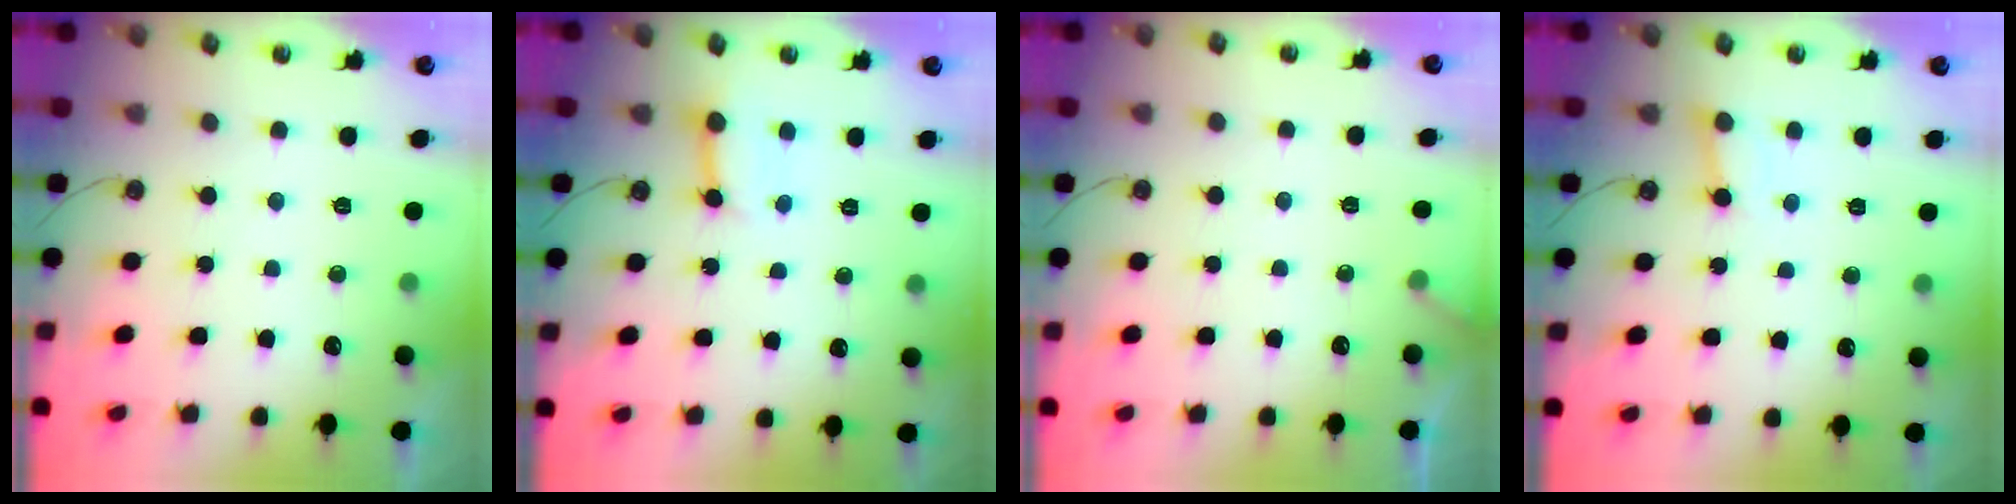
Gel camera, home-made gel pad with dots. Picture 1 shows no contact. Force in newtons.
{"total": 5.4, "press": 5.4, "slide": 0.6}
{"total": 3.9, "press": 3.9, "slide": 0.2}
{"total": 2.0, "press": 2.0, "slide": 0.2}